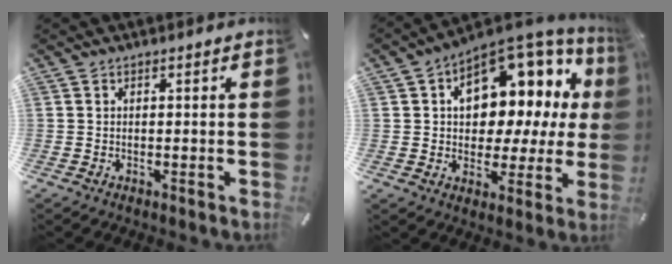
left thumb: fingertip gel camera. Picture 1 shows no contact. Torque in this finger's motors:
{"motor_torque": [2.50, 2.51, 1.51, -1.26, 0.36]}